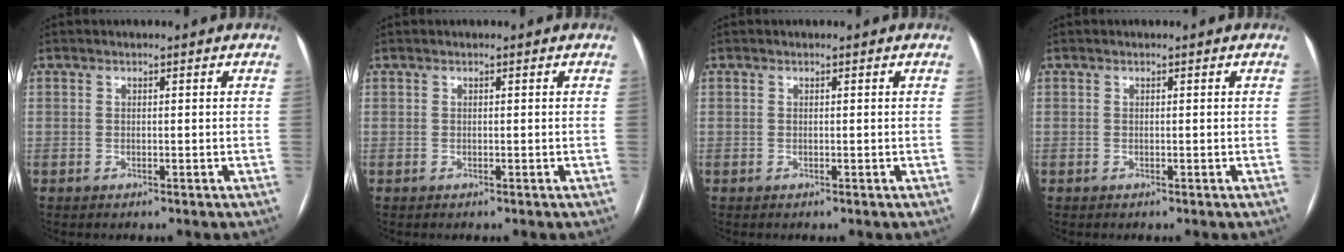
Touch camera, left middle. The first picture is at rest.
{"total": 0.0}
{"total": 1.3, "force": [-0.7, -0.9, -0.6], "torque": [0.011, -0.009, -0.010]}
{"total": 0.0}